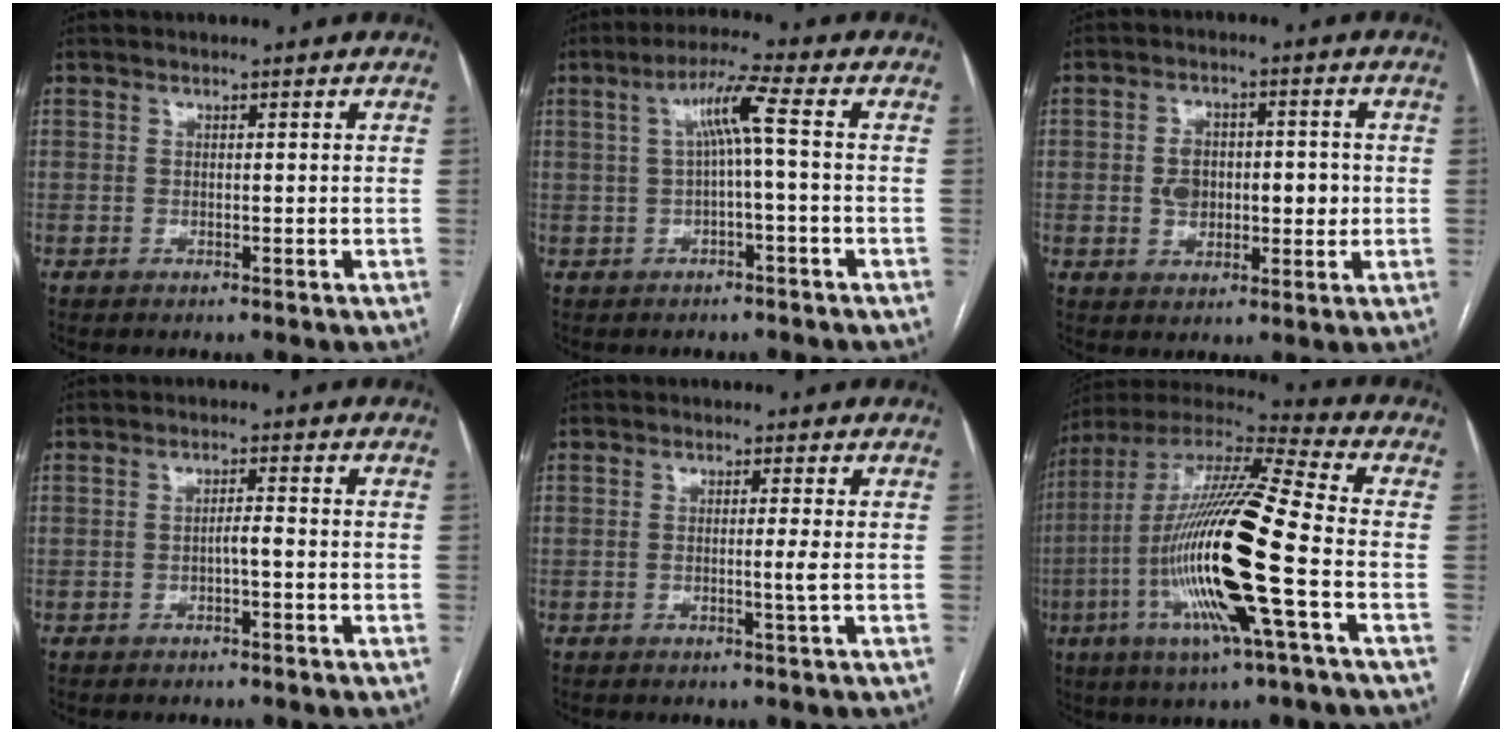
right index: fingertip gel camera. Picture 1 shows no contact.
{"total": 5.5, "force": [0.4, -0.5, 5.4], "torque": [-0.097, 0.020, 0.012]}
{"total": 7.3, "force": [-0.1, 4.6, 5.6], "torque": [-0.088, 0.017, 0.006]}
{"total": 1.6, "force": [-0.6, 0.1, 1.4], "torque": [-0.021, 0.004, -0.011]}
{"total": 1.7, "force": [-0.2, -0.6, 1.6], "torque": [-0.027, -0.003, -0.006]}
{"total": 22.3, "force": [-5.3, 1.2, 21.7], "torque": [-0.447, -0.021, -0.108]}